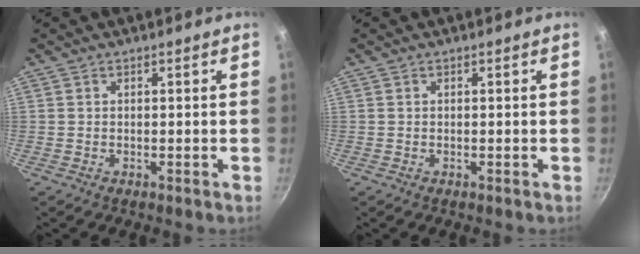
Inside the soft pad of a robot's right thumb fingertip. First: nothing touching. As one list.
[{"total": 0.0}]